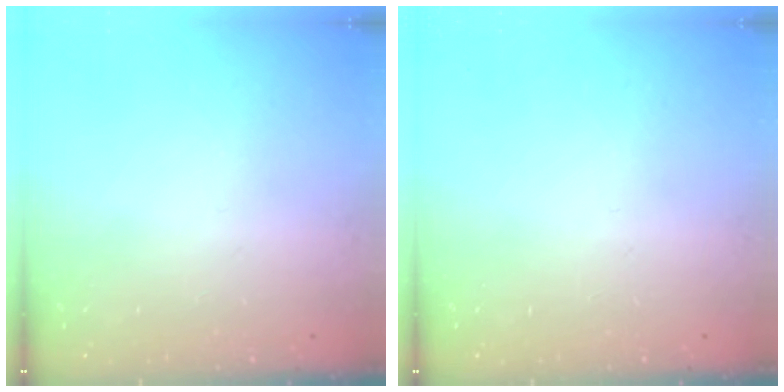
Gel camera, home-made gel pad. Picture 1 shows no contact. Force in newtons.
{"total": 0.0}